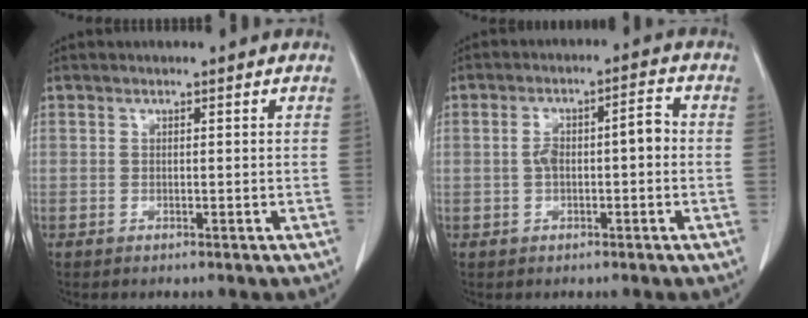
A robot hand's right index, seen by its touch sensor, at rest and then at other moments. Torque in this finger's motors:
{"motor_torque": [0.15, 0.07, 0.10, 0.05]}